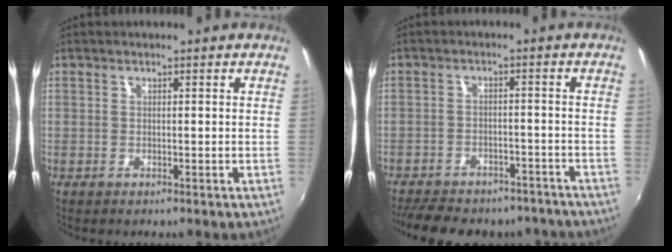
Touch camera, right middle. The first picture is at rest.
{"total": 18.0, "force": [-15.1, 6.9, 6.9], "torque": [-0.155, 0.002, -0.191]}